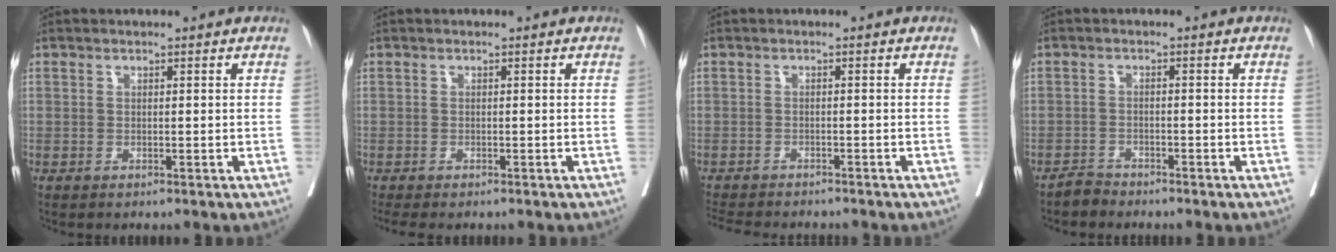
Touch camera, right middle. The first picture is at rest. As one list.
[{"total": 3.2, "force": [-2.8, 0.8, 1.5], "torque": [-0.019, -0.010, -0.039]}, {"total": 9.1, "force": [-8.3, 1.9, 3.3], "torque": [-0.053, -0.011, -0.116]}, {"total": 1.8, "force": [-1.7, 0.4, -0.2], "torque": [0.004, -0.003, -0.032]}]